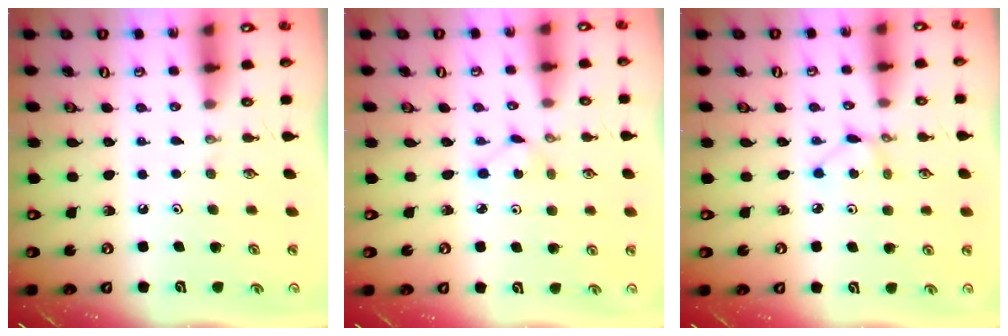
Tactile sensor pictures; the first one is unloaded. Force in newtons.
{"total": 1.8, "press": 1.7, "slide": 0.2}
{"total": 2.4, "press": 2.4, "slide": 0.2}